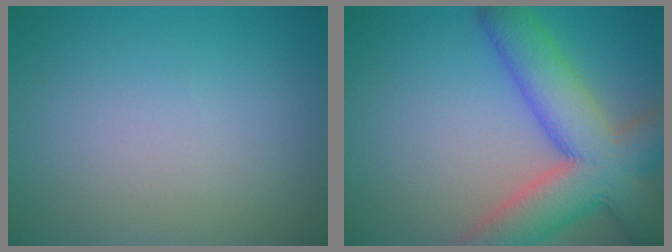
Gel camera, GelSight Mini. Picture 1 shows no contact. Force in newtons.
{"total": 9.9, "press": 9.9, "slide": 0.5}